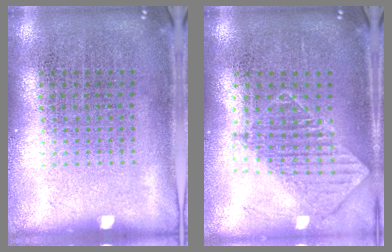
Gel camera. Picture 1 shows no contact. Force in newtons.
{"total": 1.0, "press": 1.0, "slide": 0.2}